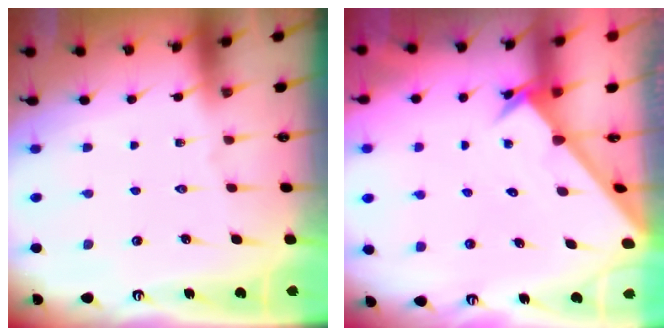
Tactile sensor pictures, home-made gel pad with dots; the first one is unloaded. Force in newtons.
{"total": 2.4, "press": 2.4, "slide": 0.2}